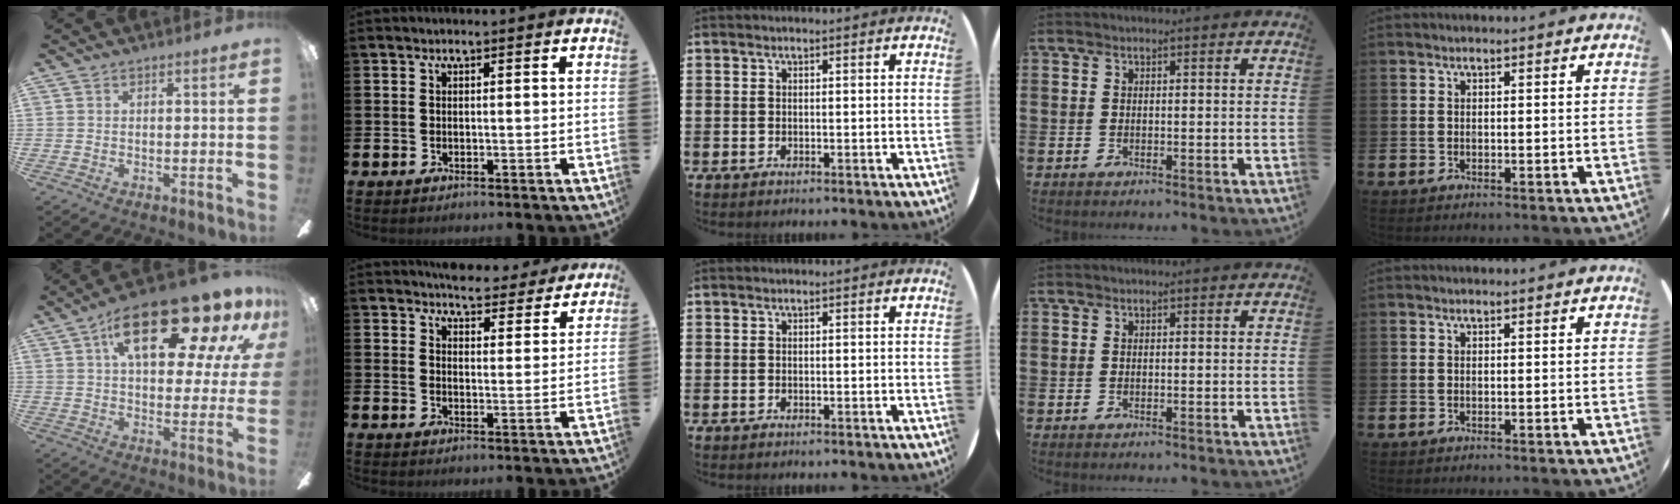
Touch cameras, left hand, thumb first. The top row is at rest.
{"thumb": {"total": 22.9, "force": [12.8, 9.1, 16.7], "torque": [-0.248, -0.063, 0.203]}, "index": {"total": 5.4, "force": [5.3, 1.0, 0.2], "torque": [-0.013, -0.037, 0.094]}}